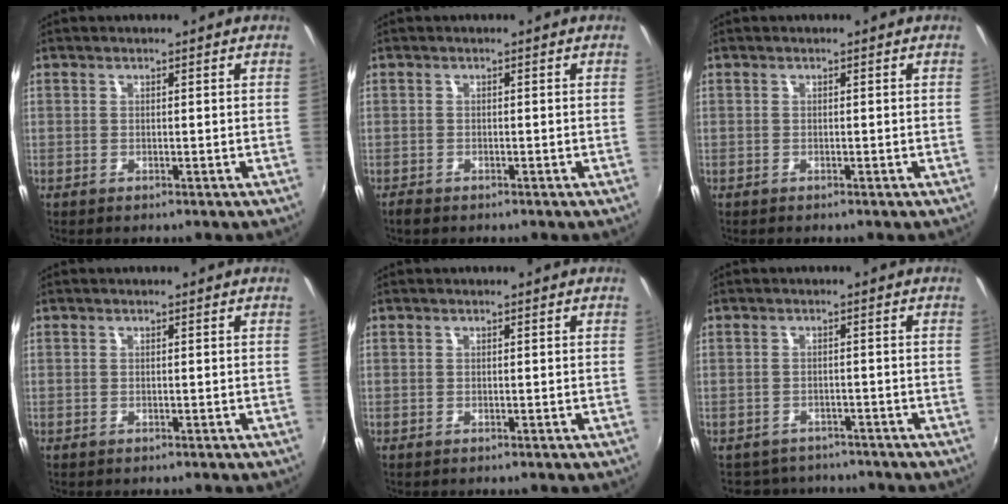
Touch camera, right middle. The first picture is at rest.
{"total": 1.5, "force": [-1.2, 0.6, 0.5], "torque": [-0.013, -0.006, -0.025]}
{"total": 0.0}
{"total": 0.0}
{"total": 0.0}
{"total": 6.4, "force": [-5.6, 2.9, 0.9], "torque": [-0.031, -0.005, -0.081]}